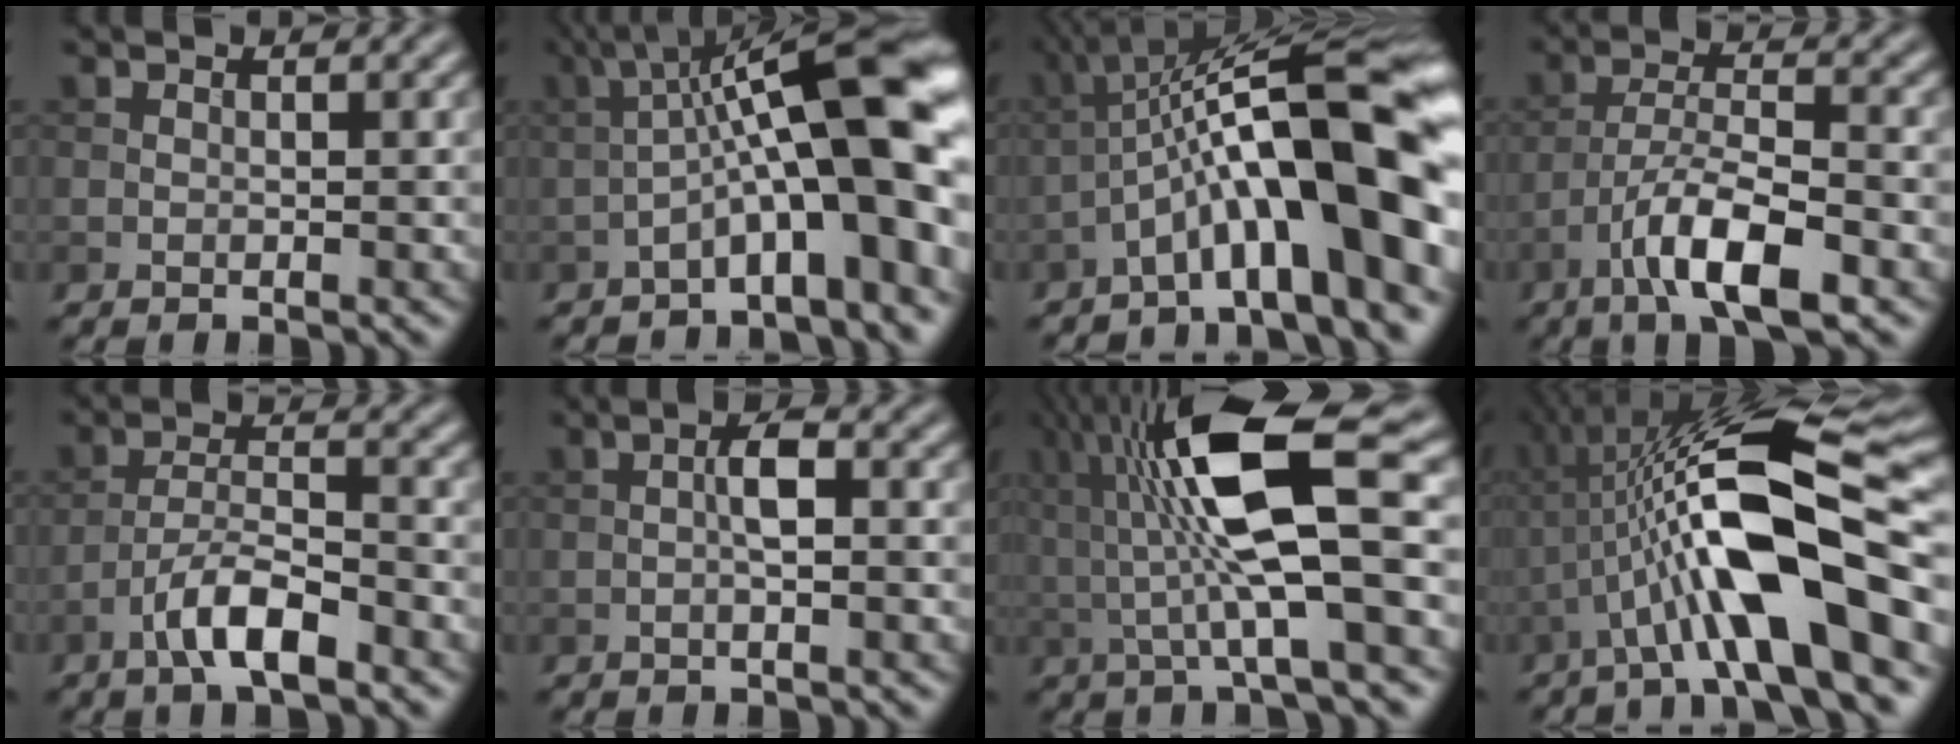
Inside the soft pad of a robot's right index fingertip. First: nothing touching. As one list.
[{"total": 13.6, "force": [-1.8, 2.6, 13.3], "torque": [-0.197, 0.039, -0.022]}, {"total": 15.1, "force": [-3.1, 3.1, 14.4], "torque": [-0.216, 0.035, -0.047]}, {"total": 7.7, "force": [-4.2, 2.2, 6.1], "torque": [-0.106, 0.007, -0.078]}, {"total": 5.2, "force": [-3.1, 1.4, 3.9], "torque": [-0.072, 0.008, -0.061]}, {"total": 2.6, "force": [-0.3, 0.6, 2.5], "torque": [-0.047, 0.006, -0.008]}, {"total": 13.2, "force": [1.9, 3.3, 12.6], "torque": [-0.231, 0.014, 0.030]}, {"total": 12.9, "force": [-1.6, 3.0, 12.4], "torque": [-0.212, 0.025, -0.035]}]